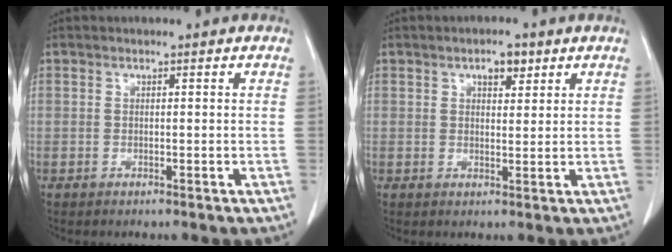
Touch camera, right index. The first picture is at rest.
{"total": 3.1, "force": [1.8, 1.3, 2.1], "torque": [-0.032, 0.001, 0.028]}